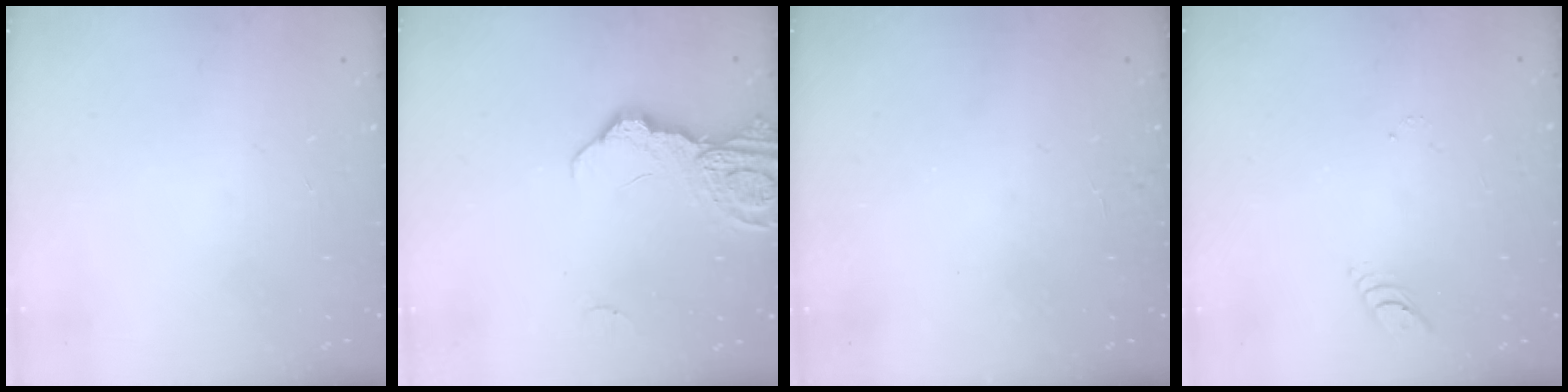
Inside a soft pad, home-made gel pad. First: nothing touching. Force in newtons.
{"total": 13.2, "press": 13.1, "slide": 1.5}
{"total": 1.7, "press": 1.7, "slide": 0.1}
{"total": 3.0, "press": 3.0, "slide": 0.3}